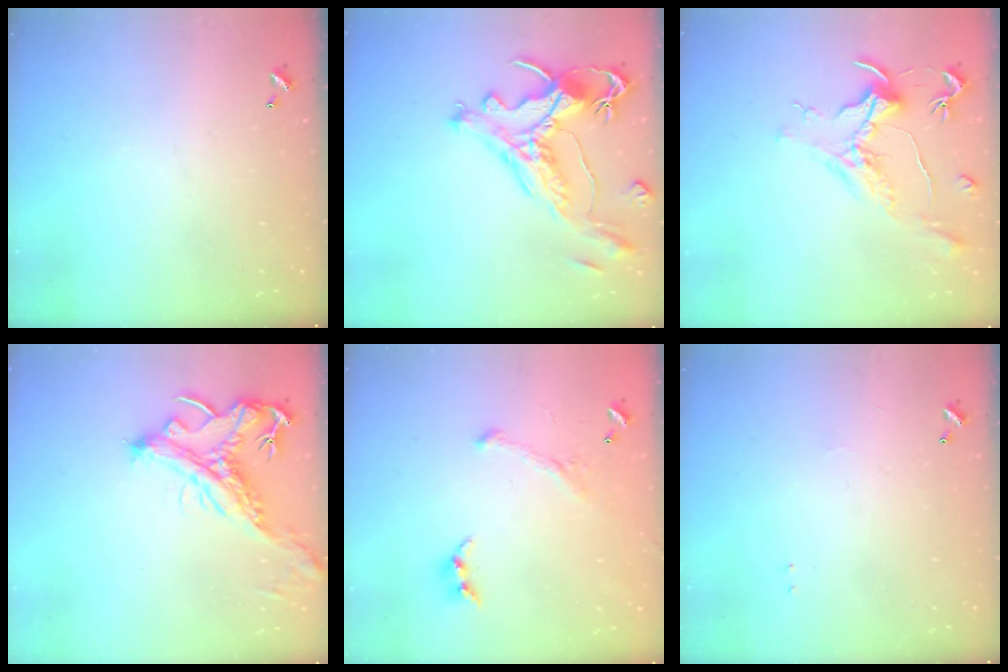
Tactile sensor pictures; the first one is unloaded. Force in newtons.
{"total": 2.1, "press": 1.6, "slide": 1.3}
{"total": 1.5, "press": 1.3, "slide": 0.8}
{"total": 2.0, "press": 1.5, "slide": 1.3}
{"total": 2.8, "press": 2.6, "slide": 1.0}
{"total": 0.9, "press": 0.8, "slide": 0.5}